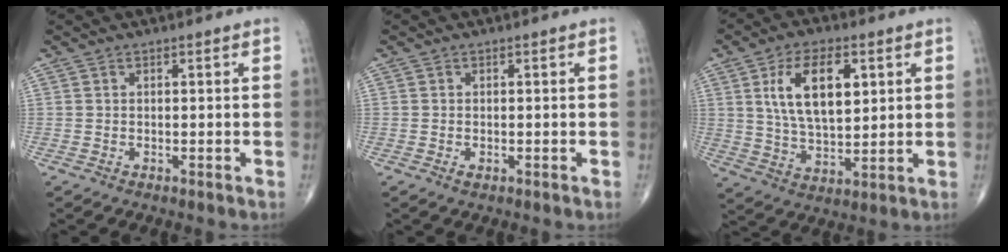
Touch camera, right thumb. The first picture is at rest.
{"total": 0.9, "force": [-0.3, 0.4, 0.7], "torque": [-0.012, -0.001, -0.006]}
{"total": 13.5, "force": [4.0, 6.8, 10.9], "torque": [-0.179, -0.014, 0.079]}